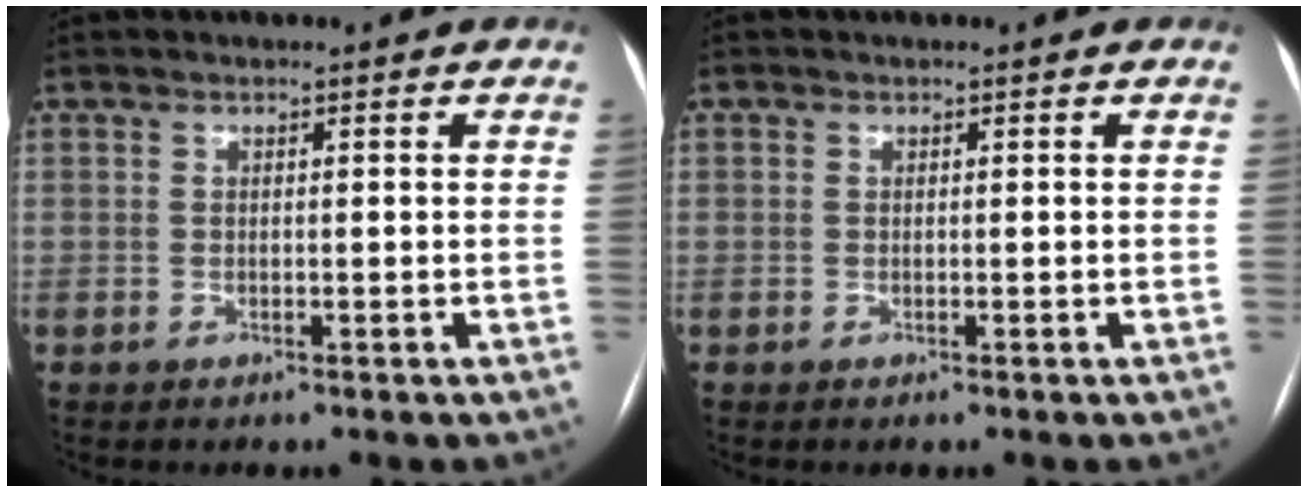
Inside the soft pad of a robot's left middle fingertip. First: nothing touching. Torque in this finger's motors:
{"motor_torque": [0.03, -0.03, 0.01, 0.00]}